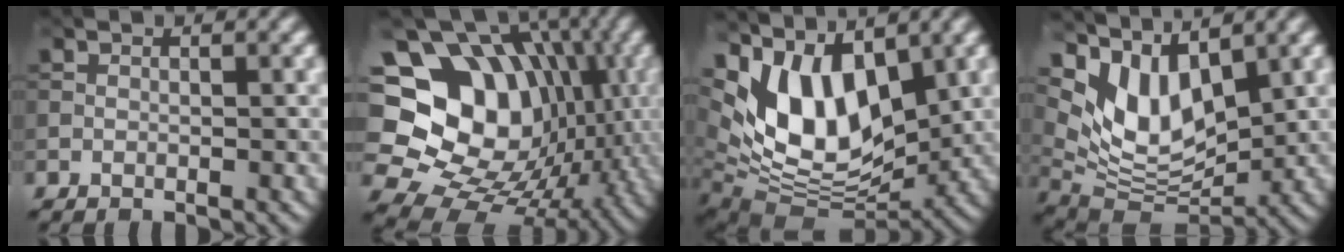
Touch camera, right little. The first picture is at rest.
{"total": 17.0, "force": [1.5, 14.0, 9.5], "torque": [-0.178, 0.017, 0.026]}
{"total": 10.8, "force": [3.1, 6.4, 8.2], "torque": [-0.155, -0.012, 0.056]}
{"total": 7.3, "force": [3.6, 3.9, 5.0], "torque": [-0.103, -0.012, 0.068]}